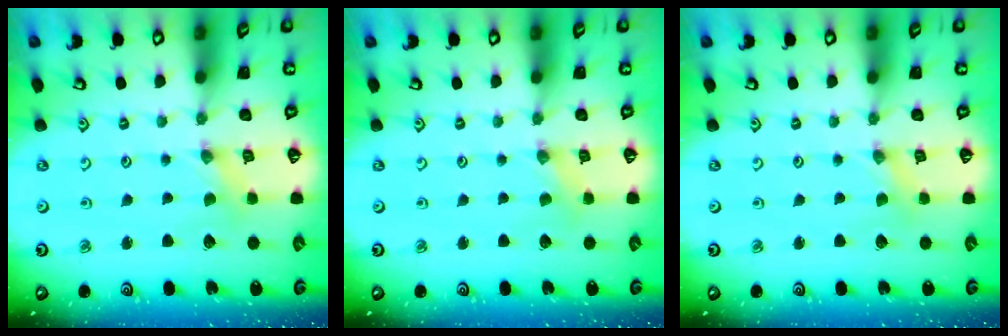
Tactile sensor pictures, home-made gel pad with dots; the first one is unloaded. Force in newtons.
{"total": 1.7, "press": 1.7, "slide": 0.4}
{"total": 0.0}